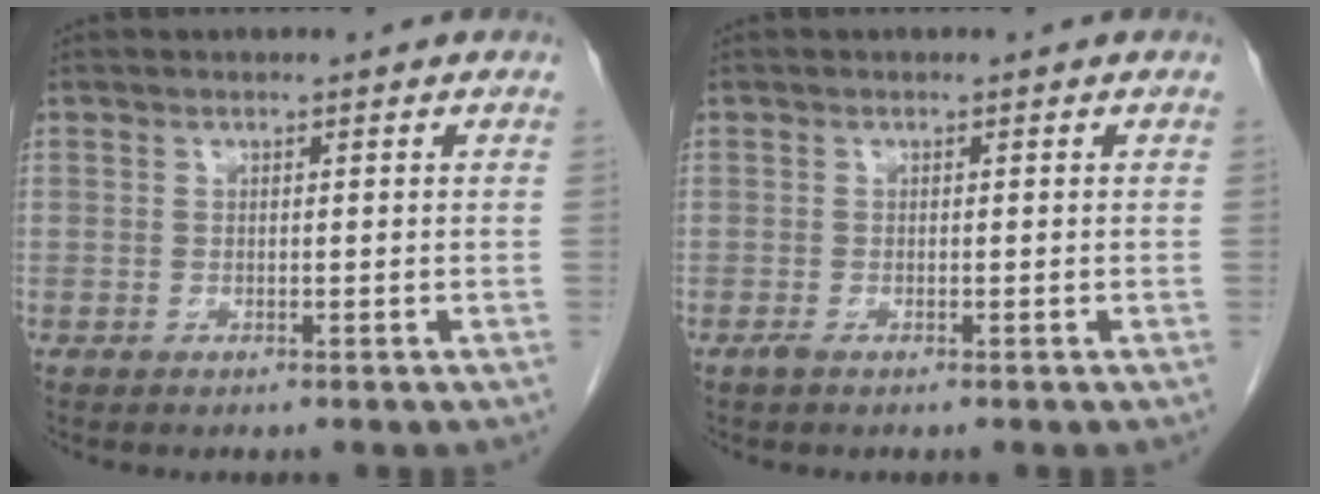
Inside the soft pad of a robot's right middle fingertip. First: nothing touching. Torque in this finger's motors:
{"motor_torque": [0.19, -0.09, 0.00, 0.01]}